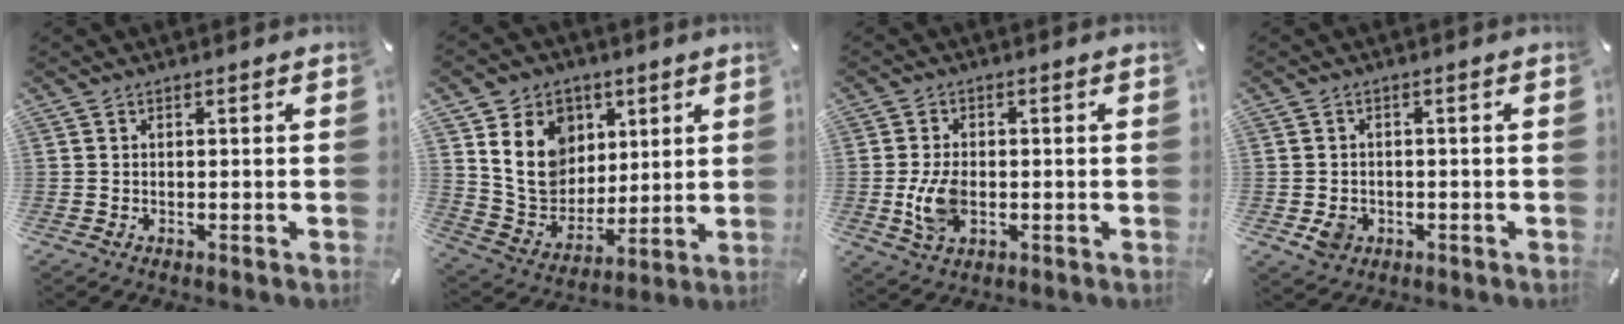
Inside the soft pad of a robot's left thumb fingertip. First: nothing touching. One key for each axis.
{"total": 15.1, "fx": 4.9, "fy": 12.9, "fz": 6.3, "tx": -0.120, "ty": -0.013, "tz": 0.101}
{"total": 7.3, "fx": -1.0, "fy": 4.6, "fz": 5.6, "tx": -0.119, "ty": -0.006, "tz": -0.019}
{"total": 4.0, "fx": -1.3, "fy": 3.3, "fz": 1.9, "tx": -0.044, "ty": 0.000, "tz": -0.024}